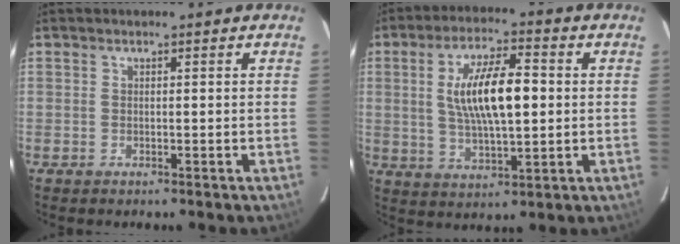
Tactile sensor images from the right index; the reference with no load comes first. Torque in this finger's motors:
{"motor_torque": [0.81, -0.24, 0.78, 0.14]}